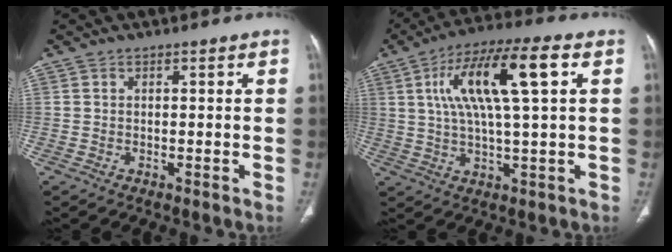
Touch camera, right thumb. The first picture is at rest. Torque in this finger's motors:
{"motor_torque": [0.03, 0.49, 0.34, 0.33, 0.31]}